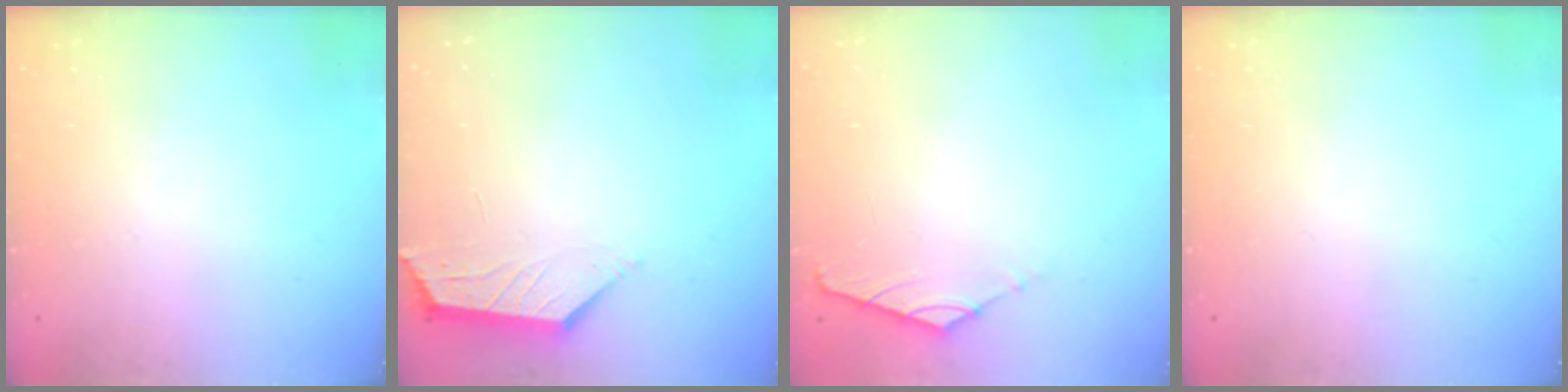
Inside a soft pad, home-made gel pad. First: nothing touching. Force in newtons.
{"total": 1.9, "press": 1.9, "slide": 0.4}
{"total": 1.7, "press": 1.6, "slide": 0.4}
{"total": 0.0}